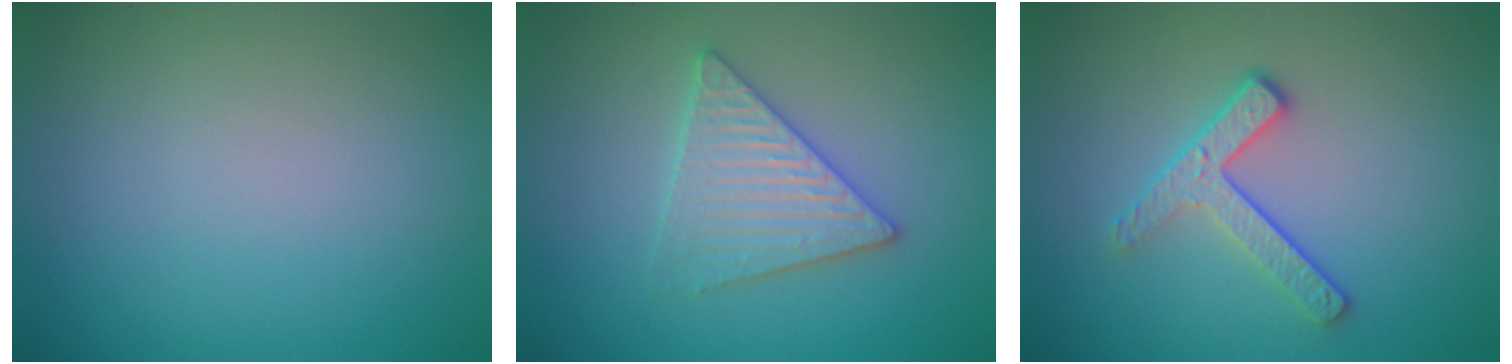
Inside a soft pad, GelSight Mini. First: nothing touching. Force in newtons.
{"total": 4.0, "press": 4.0, "slide": 0.5}
{"total": 2.9, "press": 2.3, "slide": 1.7}